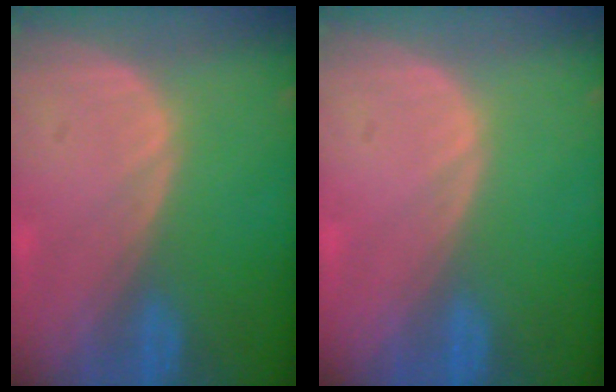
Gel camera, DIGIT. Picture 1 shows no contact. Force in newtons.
{"total": 0.0}